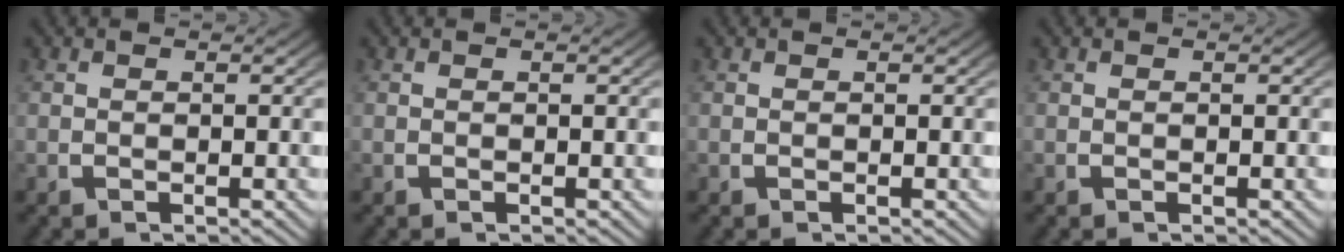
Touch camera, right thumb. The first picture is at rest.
{"total": 0.0}
{"total": 0.0}
{"total": 0.0}